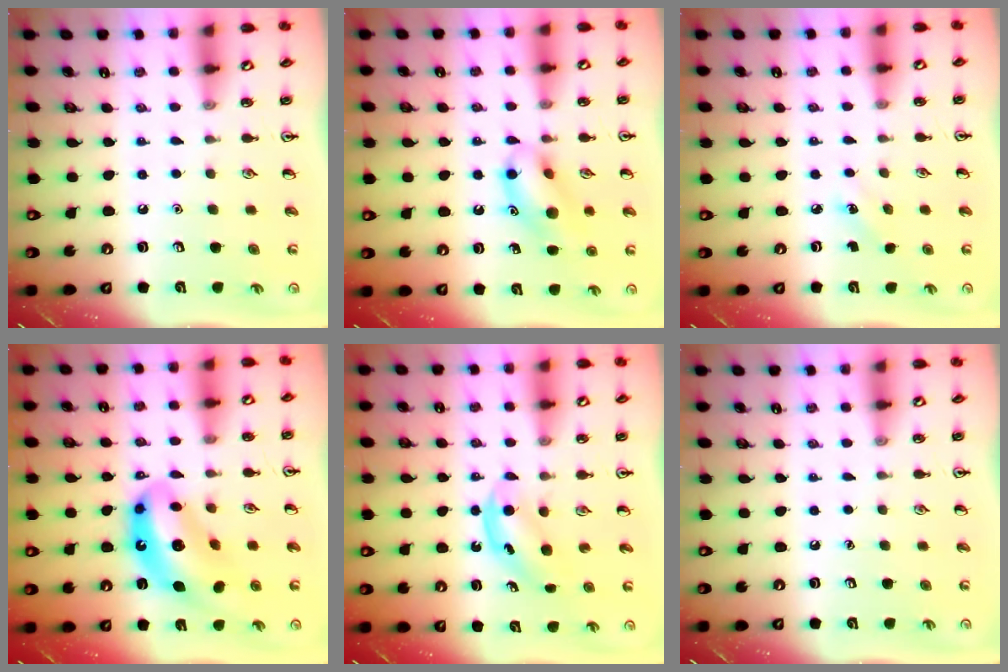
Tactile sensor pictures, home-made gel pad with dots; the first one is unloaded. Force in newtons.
{"total": 12.8, "press": 12.8, "slide": 1.1}
{"total": 1.9, "press": 1.7, "slide": 0.8}
{"total": 13.4, "press": 12.6, "slide": 4.6}
{"total": 4.7, "press": 4.6, "slide": 1.2}
{"total": 0.0}